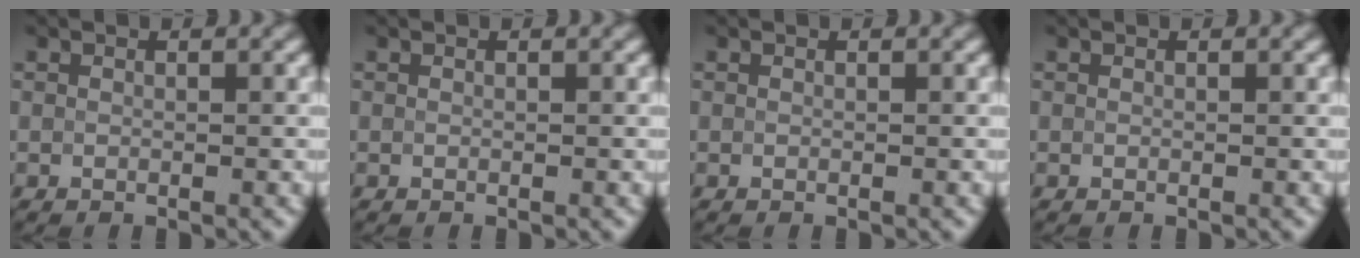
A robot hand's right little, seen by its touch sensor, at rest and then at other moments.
{"total": 0.0}
{"total": 0.0}
{"total": 0.0}